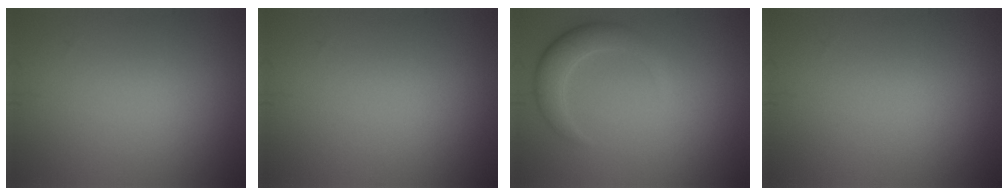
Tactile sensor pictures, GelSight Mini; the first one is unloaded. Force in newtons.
{"total": 0.0}
{"total": 3.3, "press": 3.3, "slide": 0.5}
{"total": 0.0}